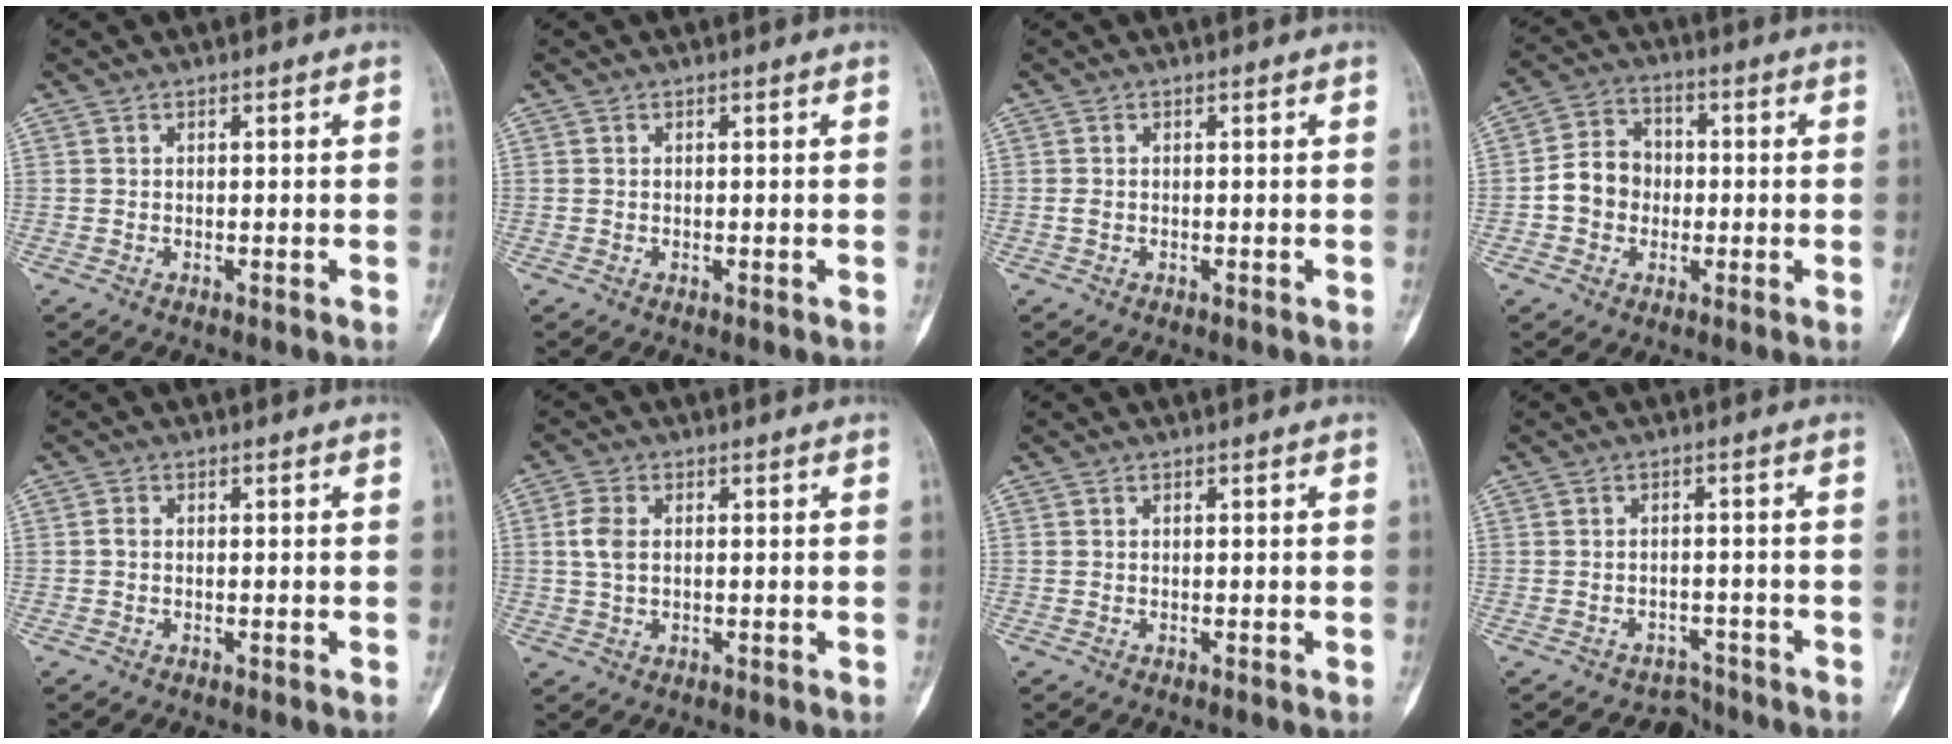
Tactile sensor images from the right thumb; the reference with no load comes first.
{"total": 0.0}
{"total": 1.1, "force": [-0.2, 0.7, 0.8], "torque": [-0.023, -0.001, -0.005]}
{"total": 8.5, "force": [-1.1, 7.4, 4.0], "torque": [-0.043, 0.027, -0.031]}
{"total": 0.9, "force": [-0.2, 0.7, 0.6], "torque": [-0.011, 0.001, -0.006]}
{"total": 4.4, "force": [0.6, 2.8, 3.4], "torque": [-0.078, 0.005, 0.010]}
{"total": 0.0}
{"total": 3.5, "force": [-3.0, 1.4, -1.3], "torque": [0.017, 0.036, -0.044]}